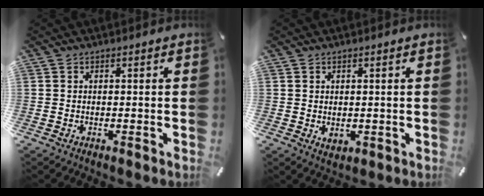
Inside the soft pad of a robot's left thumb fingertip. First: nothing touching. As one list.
[{"total": 1.5, "force": [0.3, 1.3, 0.7], "torque": [-0.014, 0.003, 0.005]}]